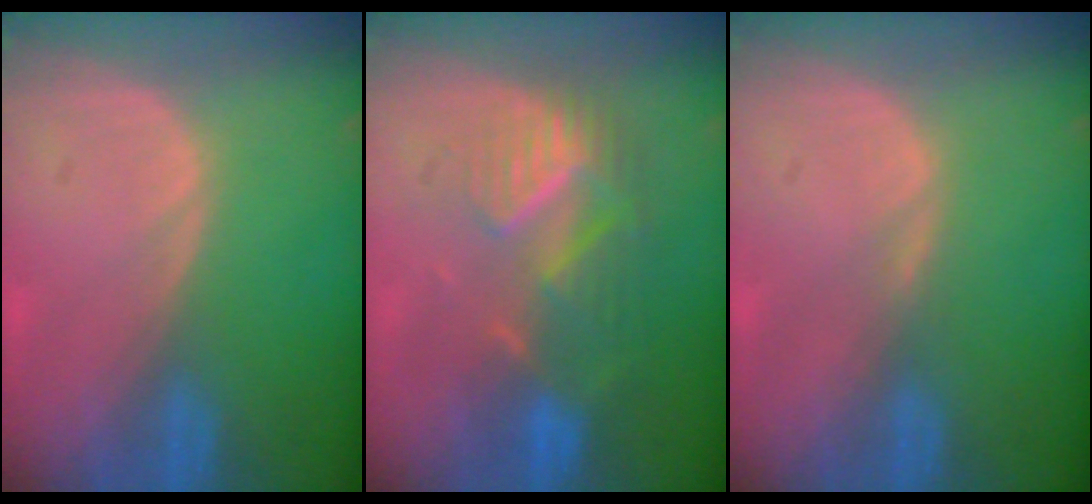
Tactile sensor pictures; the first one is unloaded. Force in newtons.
{"total": 9.0, "press": 7.9, "slide": 4.4}
{"total": 0.7, "press": 0.7, "slide": 0.2}